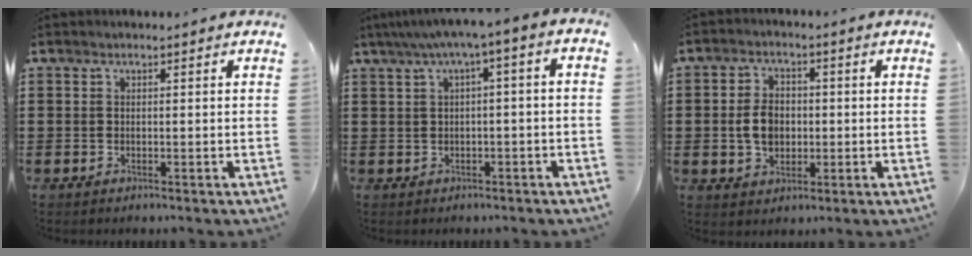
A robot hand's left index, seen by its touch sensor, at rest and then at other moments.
{"total": 3.5, "force": [-0.6, 0.4, 3.5], "torque": [-0.065, 0.001, -0.019]}
{"total": 5.3, "force": [-0.4, 3.8, 3.7], "torque": [-0.075, 0.005, -0.012]}